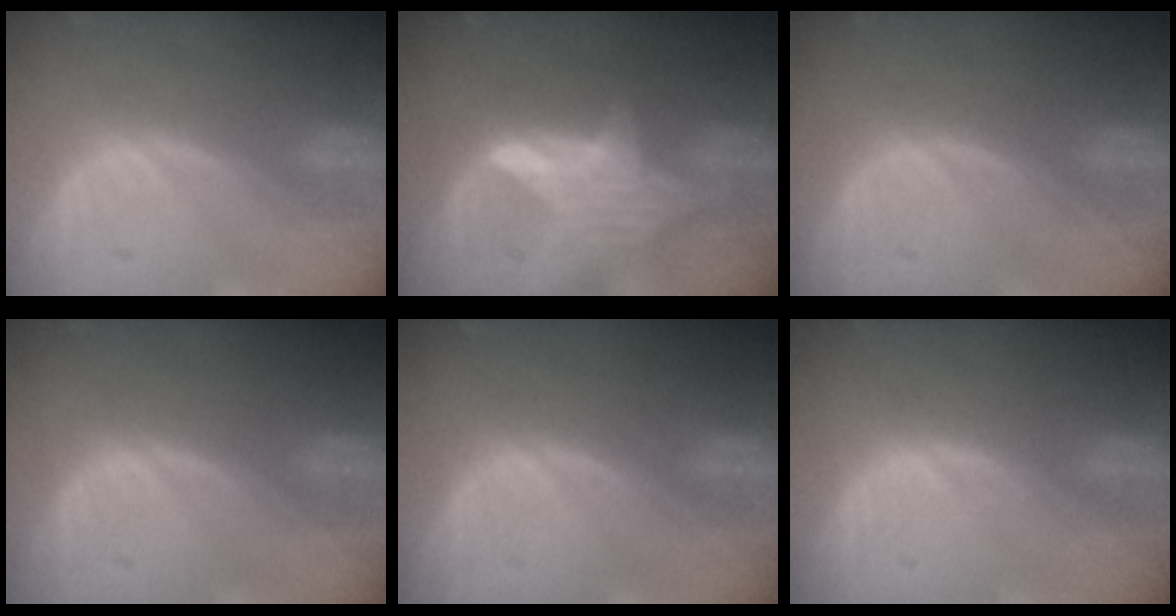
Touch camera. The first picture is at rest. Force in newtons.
{"total": 6.1, "press": 6.0, "slide": 0.5}
{"total": 0.0}
{"total": 0.0}
{"total": 0.0}
{"total": 0.5, "press": 0.5, "slide": 0.1}